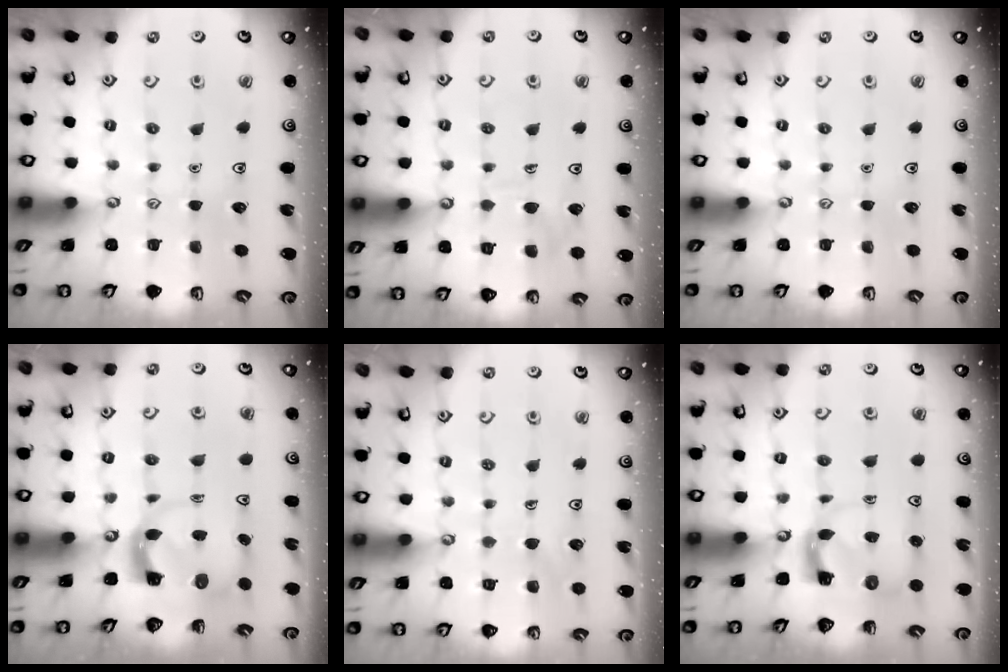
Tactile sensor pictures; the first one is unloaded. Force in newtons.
{"total": 8.2, "press": 8.1, "slide": 0.8}
{"total": 0.0}
{"total": 3.6, "press": 3.6, "slide": 0.5}
{"total": 5.6, "press": 5.5, "slide": 0.4}
{"total": 3.8, "press": 3.7, "slide": 0.7}